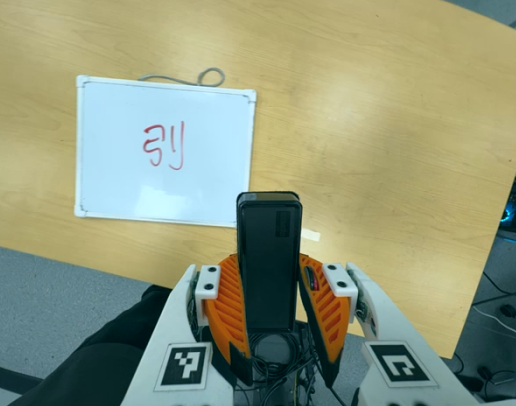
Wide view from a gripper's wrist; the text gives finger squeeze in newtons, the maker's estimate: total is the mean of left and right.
{"total": 5.1, "left": 3.9, "right": 6.3}